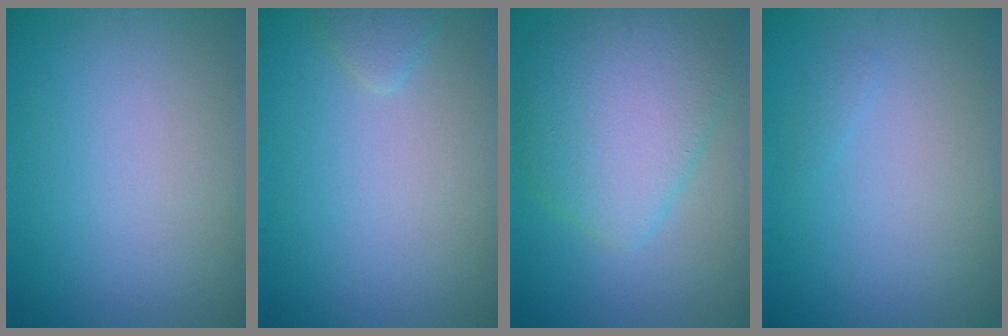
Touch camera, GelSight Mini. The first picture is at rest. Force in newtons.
{"total": 1.0, "press": 1.0, "slide": 0.1}
{"total": 7.1, "press": 7.1, "slide": 0.2}
{"total": 0.5, "press": 0.5, "slide": 0.1}